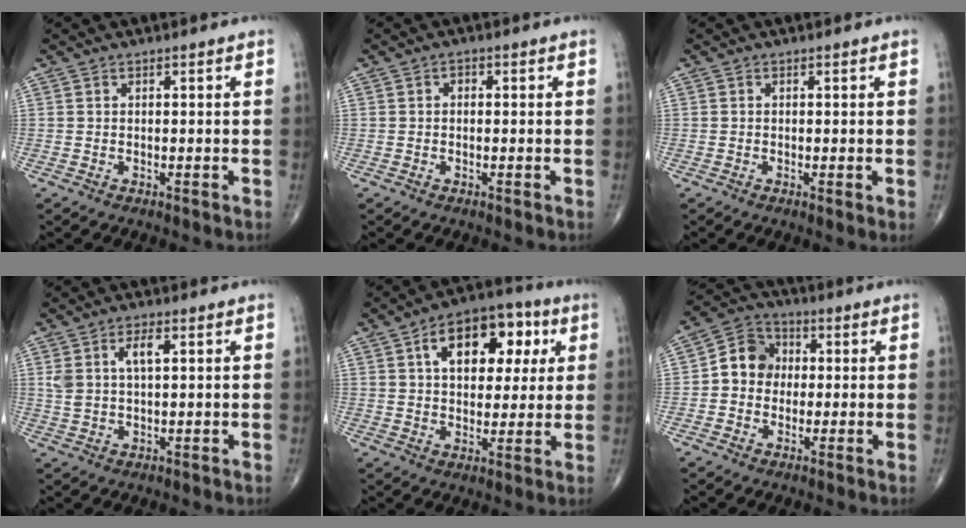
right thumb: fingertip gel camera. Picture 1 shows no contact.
{"total": 0.9, "force": [0.0, 0.7, 0.6], "torque": [0.002, 0.003, -0.006]}
{"total": 1.1, "force": [-0.1, 0.1, 1.1], "torque": [-0.022, -0.006, -0.004]}
{"total": 5.6, "force": [1.9, 2.5, 4.6], "torque": [-0.091, 0.003, 0.040]}
{"total": 15.6, "force": [5.2, 9.3, 11.3], "torque": [-0.124, 0.007, 0.074]}
{"total": 8.3, "force": [0.1, 7.2, 4.0], "torque": [-0.044, 0.025, -0.013]}